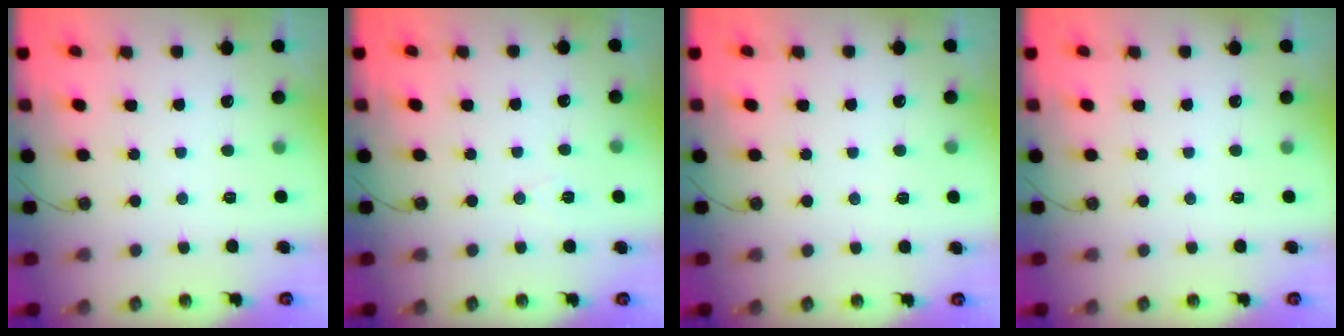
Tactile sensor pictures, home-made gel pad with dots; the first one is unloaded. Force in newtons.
{"total": 5.5, "press": 3.1, "slide": 4.5}
{"total": 2.8, "press": 2.2, "slide": 1.6}
{"total": 0.0}